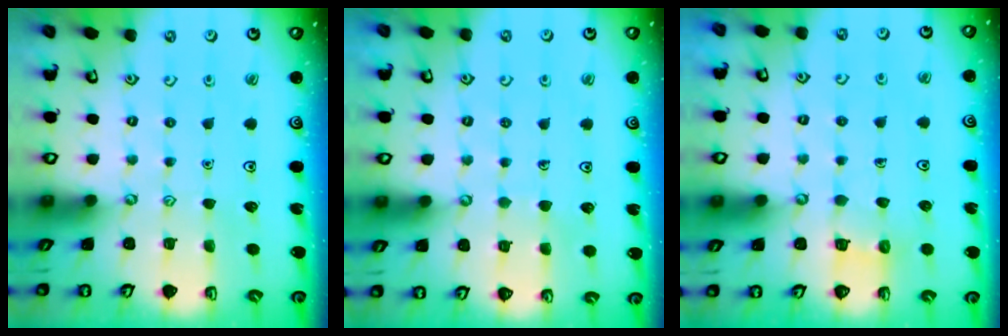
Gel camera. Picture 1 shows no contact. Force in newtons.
{"total": 4.3, "press": 4.3, "slide": 0.3}
{"total": 4.4, "press": 4.4, "slide": 0.3}